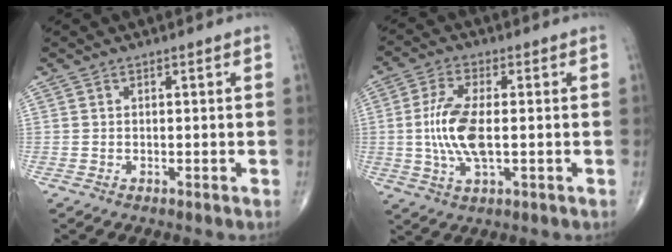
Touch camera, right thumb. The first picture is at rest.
{"total": 9.8, "force": [-0.4, 3.9, 9.0], "torque": [-0.202, -0.002, -0.008]}